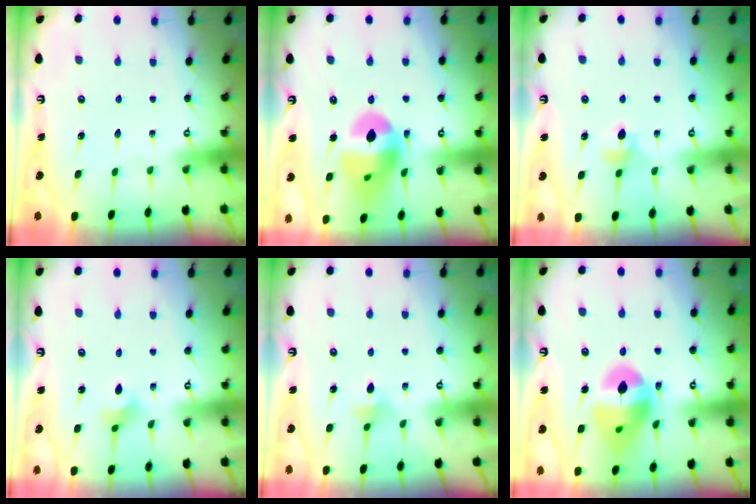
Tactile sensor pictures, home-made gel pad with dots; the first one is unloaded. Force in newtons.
{"total": 16.3, "press": 16.2, "slide": 1.7}
{"total": 5.1, "press": 5.1, "slide": 0.7}
{"total": 3.3, "press": 3.2, "slide": 0.5}
{"total": 4.6, "press": 4.5, "slide": 1.0}
{"total": 15.9, "press": 15.8, "slide": 2.1}